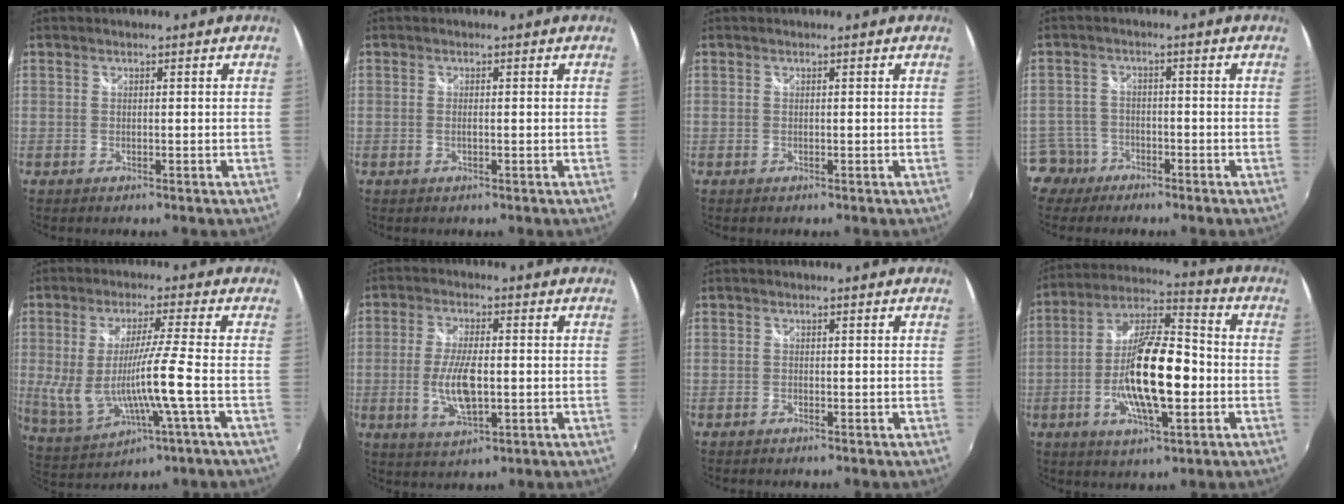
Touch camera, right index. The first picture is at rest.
{"total": 0.8, "force": [-0.2, 0.2, 0.7], "torque": [-0.016, -0.001, -0.004]}
{"total": 0.0}
{"total": 4.8, "force": [-3.1, 3.6, -0.1], "torque": [-0.009, 0.016, -0.063]}
{"total": 11.3, "force": [-1.6, 0.5, 11.2], "torque": [-0.219, -0.022, -0.010]}
{"total": 8.5, "force": [-1.3, 3.2, 7.7], "torque": [-0.155, -0.008, -0.022]}
{"total": 0.5, "force": [-0.5, 0.2, 0.1], "torque": [-0.003, -0.003, -0.011]}
{"total": 17.0, "force": [-3.6, 5.1, 15.8], "torque": [-0.297, 0.002, -0.068]}